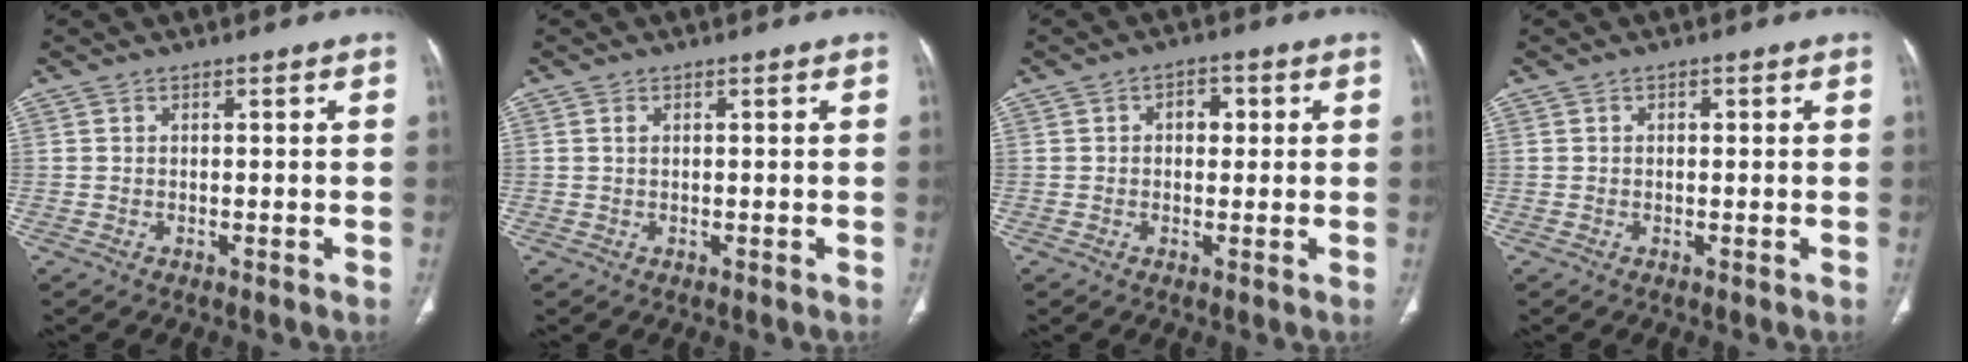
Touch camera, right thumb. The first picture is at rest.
{"total": 0.7, "force": [0.3, 0.3, 0.5], "torque": [-0.013, 0.004, 0.006]}
{"total": 3.5, "force": [0.6, 2.5, 2.4], "torque": [-0.014, 0.003, 0.004]}
{"total": 0.6, "force": [0.1, 0.4, 0.4], "torque": [-0.001, -0.001, 0.000]}